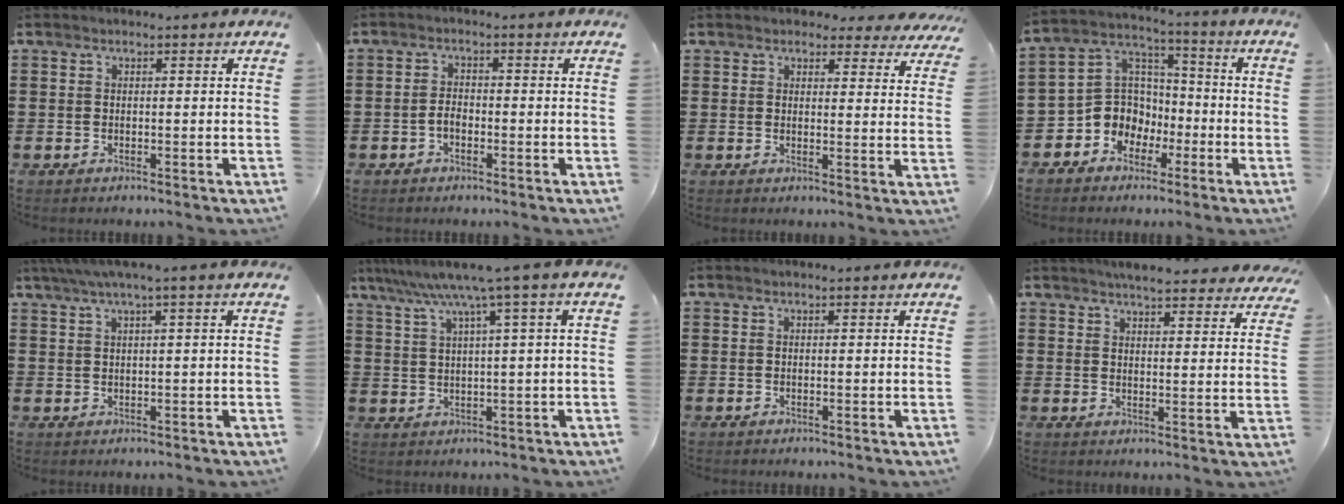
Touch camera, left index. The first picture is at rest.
{"total": 2.0, "force": [-0.9, 1.0, 1.5], "torque": [-0.039, 0.001, -0.020]}
{"total": 3.4, "force": [3.1, 1.0, 0.9], "torque": [-0.020, -0.006, 0.056]}
{"total": 7.9, "force": [-3.2, 7.2, 1.3], "torque": [-0.066, 0.007, -0.065]}
{"total": 2.2, "force": [0.8, -0.3, 2.1], "torque": [-0.038, -0.003, 0.012]}
{"total": 6.5, "force": [2.9, -0.6, 5.8], "torque": [-0.120, -0.017, 0.043]}
{"total": 0.0}
{"total": 4.9, "force": [4.7, 0.2, 1.4], "torque": [-0.033, -0.016, 0.085]}